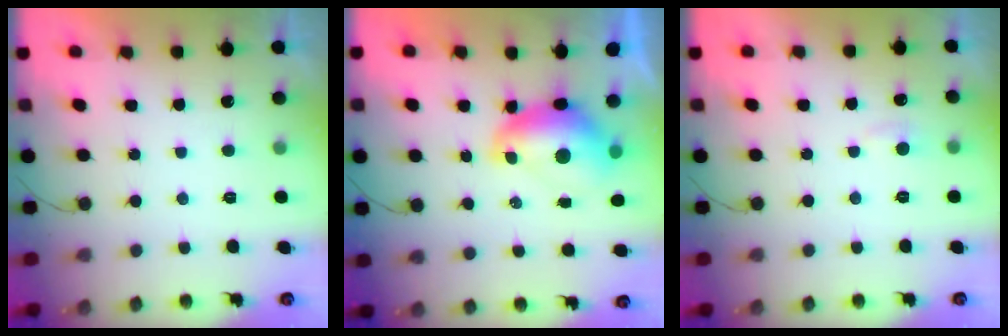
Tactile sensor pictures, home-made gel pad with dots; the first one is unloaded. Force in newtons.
{"total": 9.1, "press": 9.0, "slide": 1.0}
{"total": 4.0, "press": 3.9, "slide": 0.5}